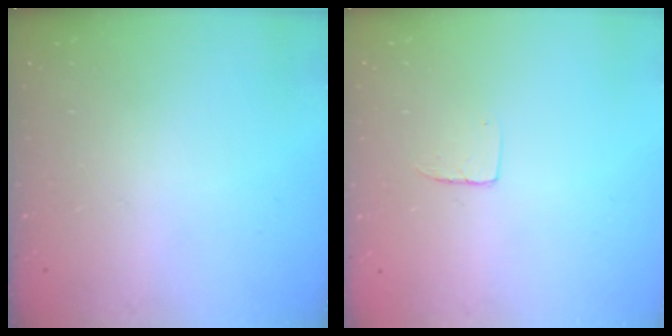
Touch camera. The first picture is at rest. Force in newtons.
{"total": 3.8, "press": 3.8, "slide": 0.2}